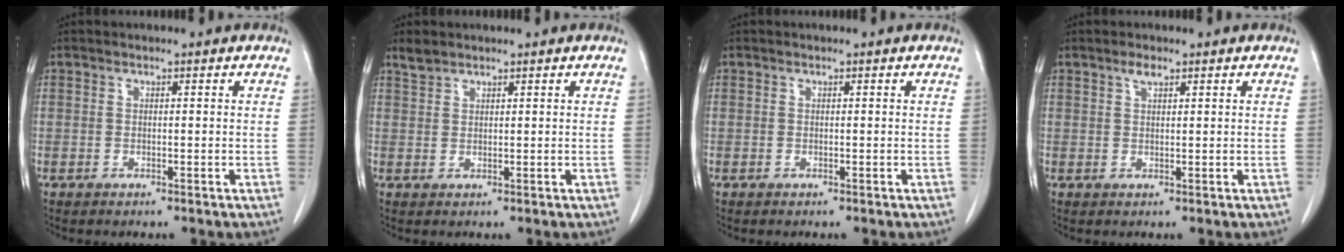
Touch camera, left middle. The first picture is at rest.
{"total": 1.7, "force": [1.6, 0.5, 0.4], "torque": [-0.012, 0.007, 0.034]}
{"total": 0.0}
{"total": 1.4, "force": [1.0, 0.4, 1.0], "torque": [-0.022, 0.000, 0.018]}